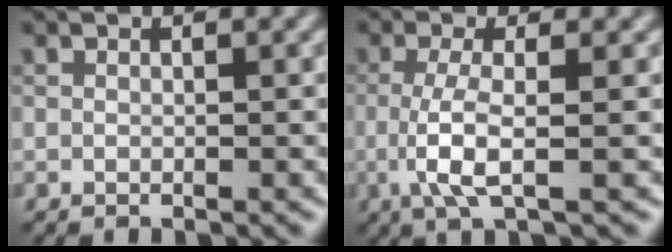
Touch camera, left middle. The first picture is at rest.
{"total": 3.9, "force": [-0.6, 0.9, 3.7], "torque": [-0.080, -0.007, -0.017]}